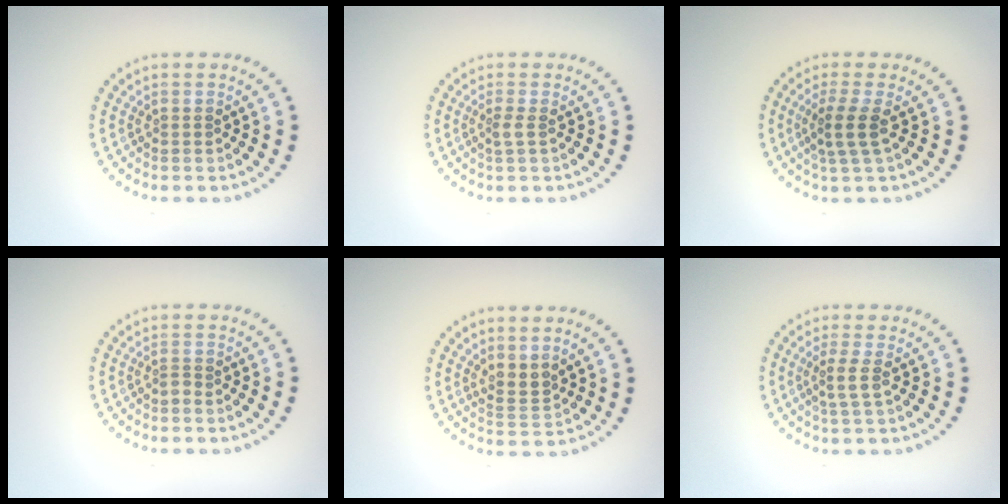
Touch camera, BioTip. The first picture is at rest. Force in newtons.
{"total": 1.0, "press": 0.7, "slide": 0.7}
{"total": 2.5, "press": 1.9, "slide": 1.6}
{"total": 0.9, "press": 0.5, "slide": 0.8}
{"total": 2.0, "press": 1.5, "slide": 1.4}
{"total": 1.8, "press": 1.4, "slide": 1.2}